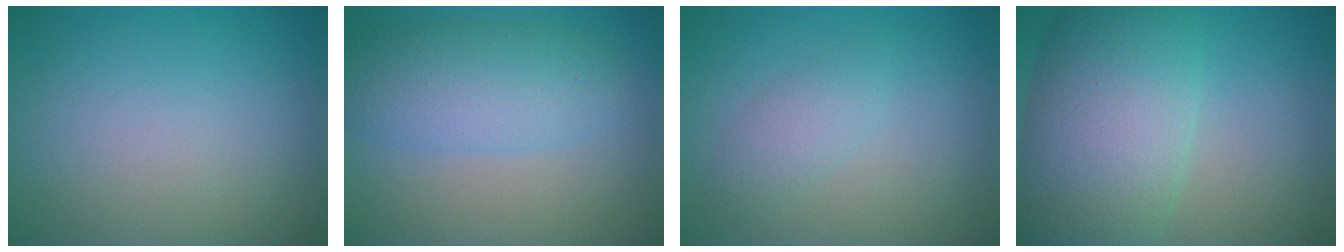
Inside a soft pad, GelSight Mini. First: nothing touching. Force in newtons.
{"total": 5.4, "press": 5.4, "slide": 0.2}
{"total": 1.9, "press": 1.9, "slide": 0.0}
{"total": 10.7, "press": 10.7, "slide": 0.2}